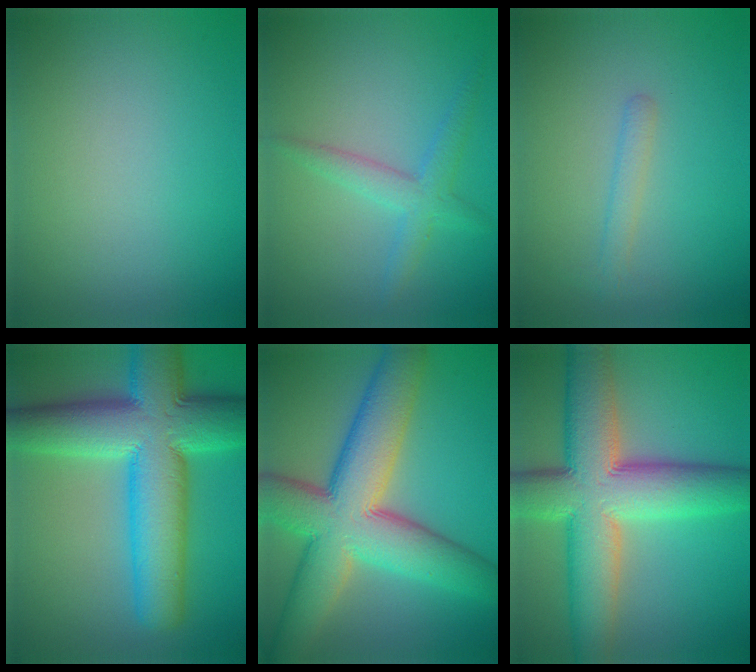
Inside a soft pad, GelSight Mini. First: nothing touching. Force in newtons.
{"total": 2.6, "press": 2.6, "slide": 0.1}
{"total": 1.4, "press": 1.4, "slide": 0.1}
{"total": 12.9, "press": 12.9, "slide": 0.4}
{"total": 12.3, "press": 12.3, "slide": 0.6}
{"total": 12.2, "press": 12.2, "slide": 0.6}